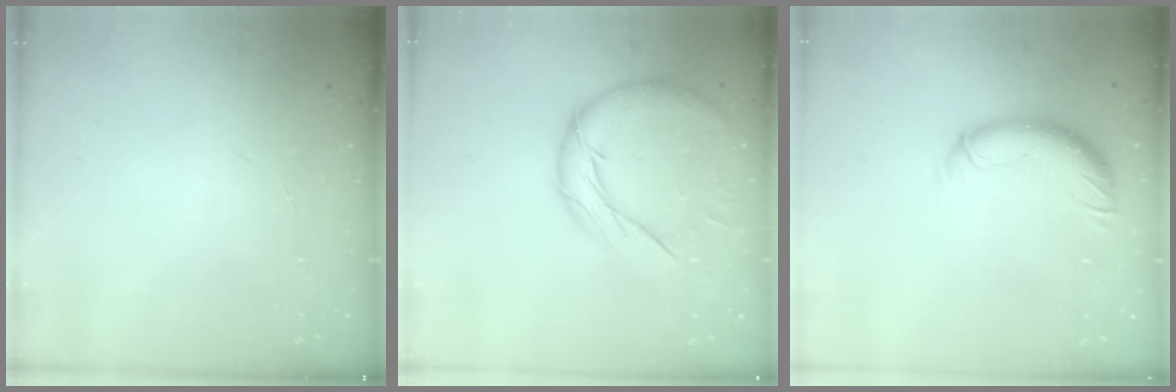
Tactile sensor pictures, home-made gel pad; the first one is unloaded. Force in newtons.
{"total": 13.3, "press": 13.2, "slide": 1.0}
{"total": 10.3, "press": 10.2, "slide": 1.4}